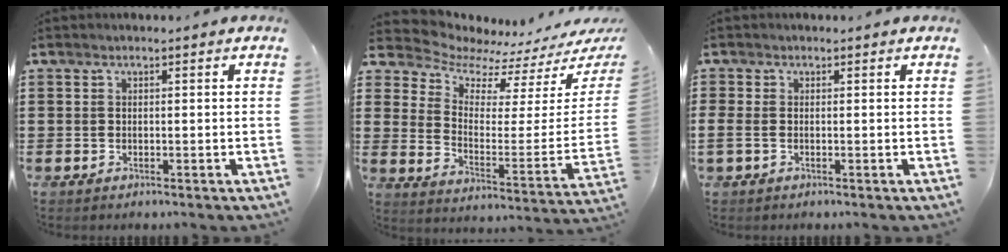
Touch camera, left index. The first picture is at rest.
{"total": 5.8, "force": [5.4, 1.7, 1.0], "torque": [-0.057, -0.056, 0.094]}
{"total": 1.0, "force": [-0.4, 0.3, 0.9], "torque": [-0.025, -0.005, -0.009]}